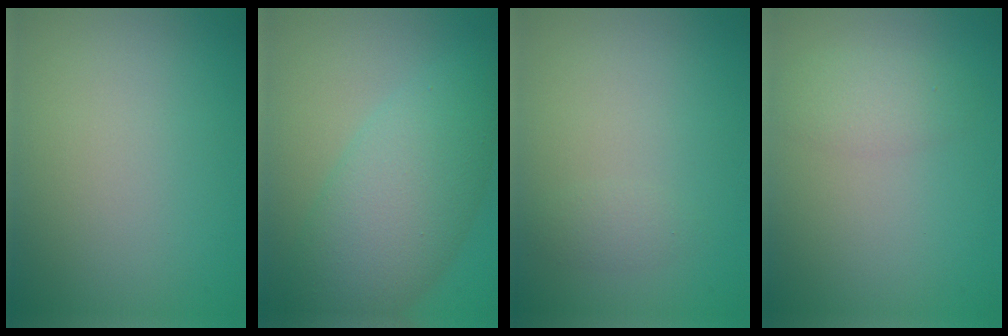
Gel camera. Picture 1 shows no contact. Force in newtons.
{"total": 7.9, "press": 7.9, "slide": 0.2}
{"total": 1.0, "press": 1.0, "slide": 0.0}
{"total": 2.1, "press": 2.1, "slide": 0.1}